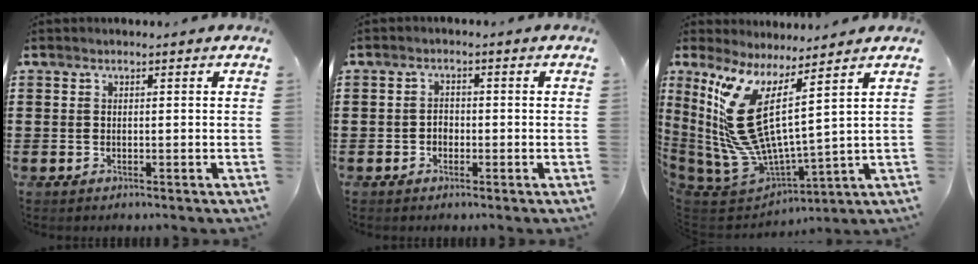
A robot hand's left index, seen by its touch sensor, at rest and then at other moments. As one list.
[{"total": 1.5, "force": [-0.7, 1.2, 0.7], "torque": [-0.017, 0.003, -0.015]}, {"total": 12.8, "force": [5.0, 4.1, 11.1], "torque": [-0.272, -0.063, 0.076]}]